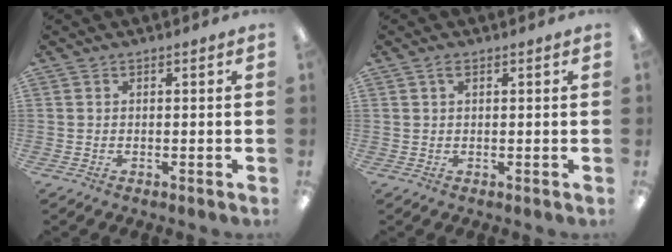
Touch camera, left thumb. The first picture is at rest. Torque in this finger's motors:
{"motor_torque": [0.04, 0.07, -0.17, -0.15, 0.02]}